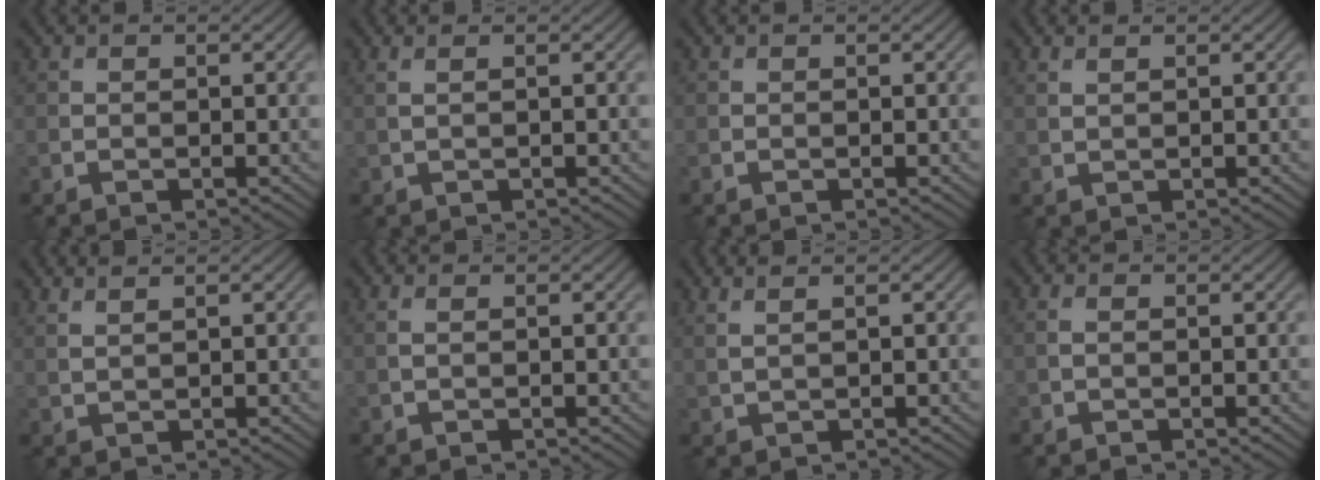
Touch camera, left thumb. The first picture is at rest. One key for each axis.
{"total": 1.2, "fx": 0.5, "fy": 0.2, "fz": 1.0, "tx": -0.021, "ty": 0.001, "tz": 0.007}
{"total": 0.0}
{"total": 1.0, "fx": 0.7, "fy": 0.2, "fz": 0.6, "tx": -0.020, "ty": 0.002, "tz": 0.018}
{"total": 2.3, "fx": 1.7, "fy": 0.5, "fz": 1.4, "tx": -0.021, "ty": 0.002, "tz": 0.026}
{"total": 0.8, "fx": 0.1, "fy": 0.2, "fz": 0.8, "tx": -0.022, "ty": 0.003, "tz": 0.000}
{"total": 2.4, "fx": 1.5, "fy": 0.6, "fz": 1.8, "tx": -0.027, "ty": 0.003, "tz": 0.017}
{"total": 0.9, "fx": 0.0, "fy": 0.5, "fz": 0.8, "tx": -0.021, "ty": 0.005, "tz": -0.004}